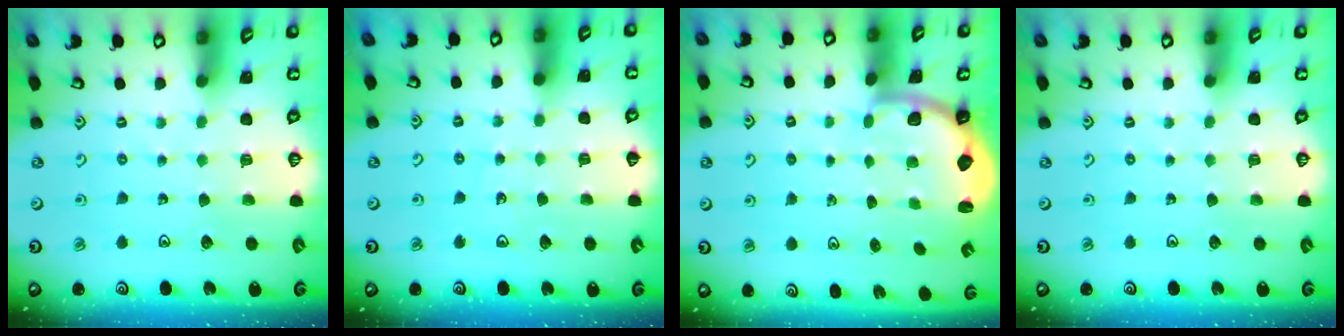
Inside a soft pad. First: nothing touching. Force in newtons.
{"total": 2.5, "press": 2.5, "slide": 0.2}
{"total": 2.4, "press": 1.7, "slide": 1.6}
{"total": 0.0}